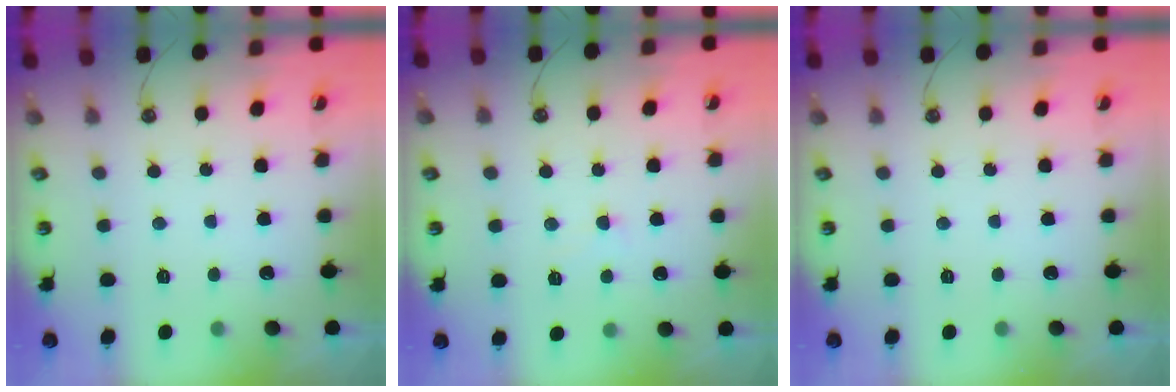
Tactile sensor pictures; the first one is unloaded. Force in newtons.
{"total": 3.4, "press": 3.4, "slide": 0.5}
{"total": 0.0}